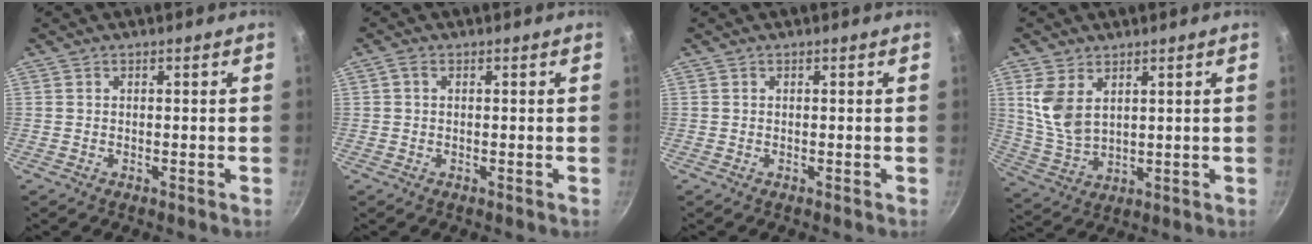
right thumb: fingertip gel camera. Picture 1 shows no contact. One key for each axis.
{"total": 1.3, "fx": 0.3, "fy": 0.8, "fz": 1.0, "tx": -0.021, "ty": 0.005, "tz": 0.005}
{"total": 0.0}
{"total": 9.0, "fx": 3.5, "fy": 5.4, "fz": 6.2, "tx": -0.118, "ty": -0.023, "tz": 0.079}